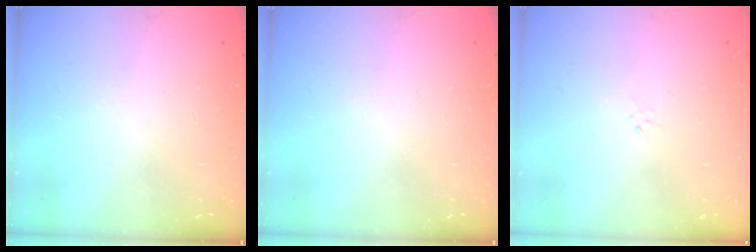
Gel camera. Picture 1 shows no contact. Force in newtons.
{"total": 0.0}
{"total": 0.0}